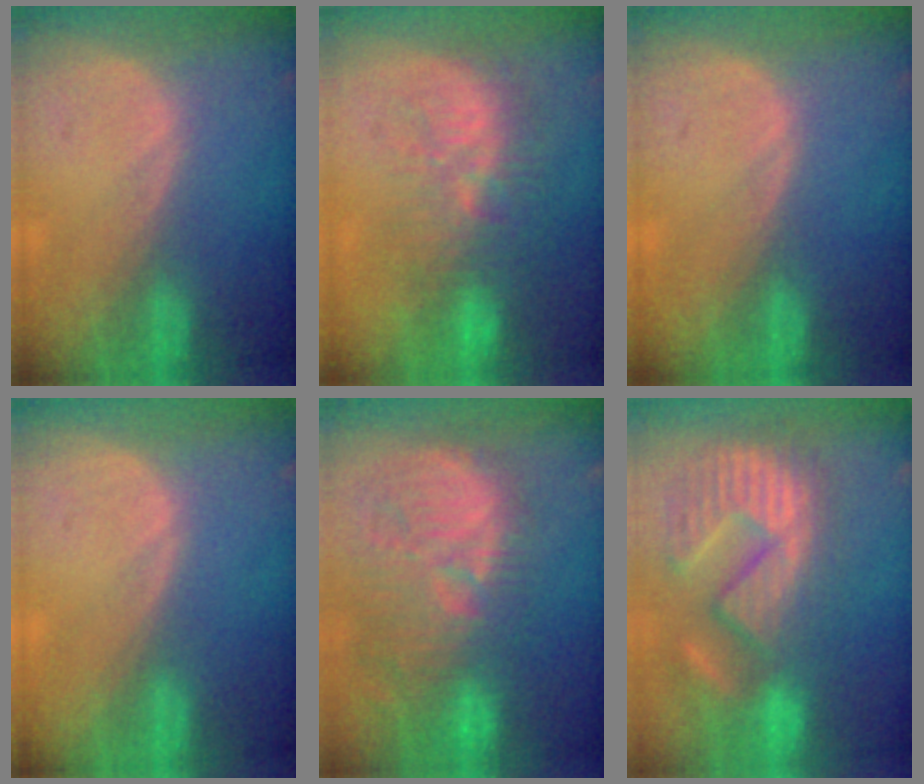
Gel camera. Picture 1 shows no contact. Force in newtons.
{"total": 9.5, "press": 9.1, "slide": 2.8}
{"total": 0.0}
{"total": 0.0}
{"total": 13.9, "press": 12.7, "slide": 5.5}
{"total": 13.2, "press": 12.1, "slide": 5.4}